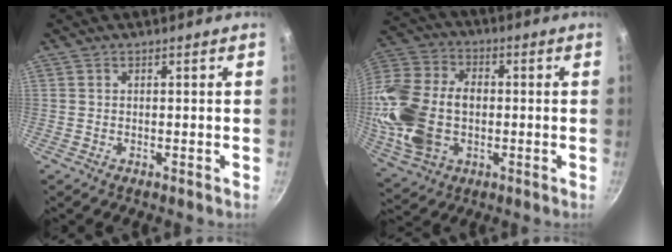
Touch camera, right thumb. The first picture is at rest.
{"total": 19.8, "force": [-1.7, 13.8, 14.1], "torque": [-0.271, 0.026, -0.030]}